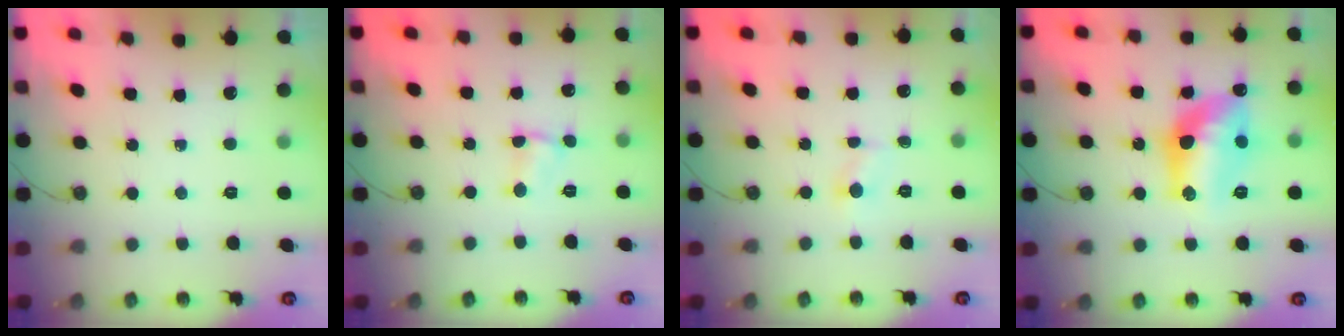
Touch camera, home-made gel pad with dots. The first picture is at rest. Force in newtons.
{"total": 1.9, "press": 1.9, "slide": 0.3}
{"total": 2.6, "press": 2.6, "slide": 0.3}
{"total": 12.9, "press": 12.9, "slide": 0.9}